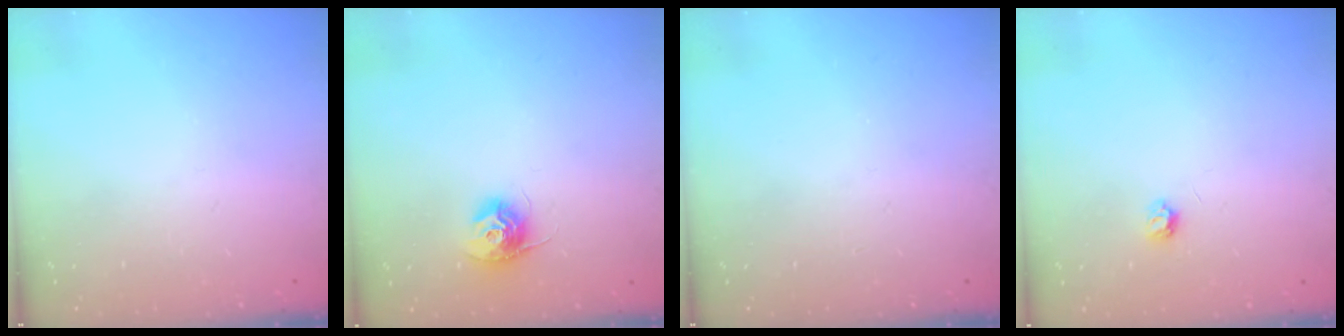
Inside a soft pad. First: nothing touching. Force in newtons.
{"total": 10.6, "press": 10.6, "slide": 0.7}
{"total": 0.0}
{"total": 3.1, "press": 3.1, "slide": 0.5}